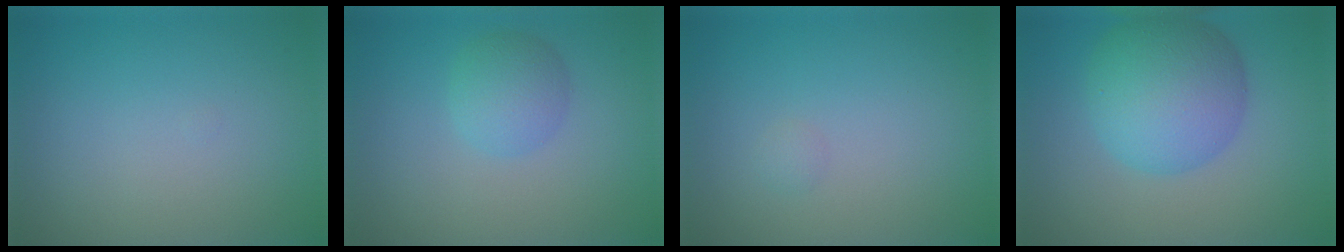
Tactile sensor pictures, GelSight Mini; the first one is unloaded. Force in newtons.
{"total": 2.7, "press": 2.7, "slide": 0.1}
{"total": 0.5, "press": 0.5, "slide": 0.0}
{"total": 8.0, "press": 8.0, "slide": 0.1}